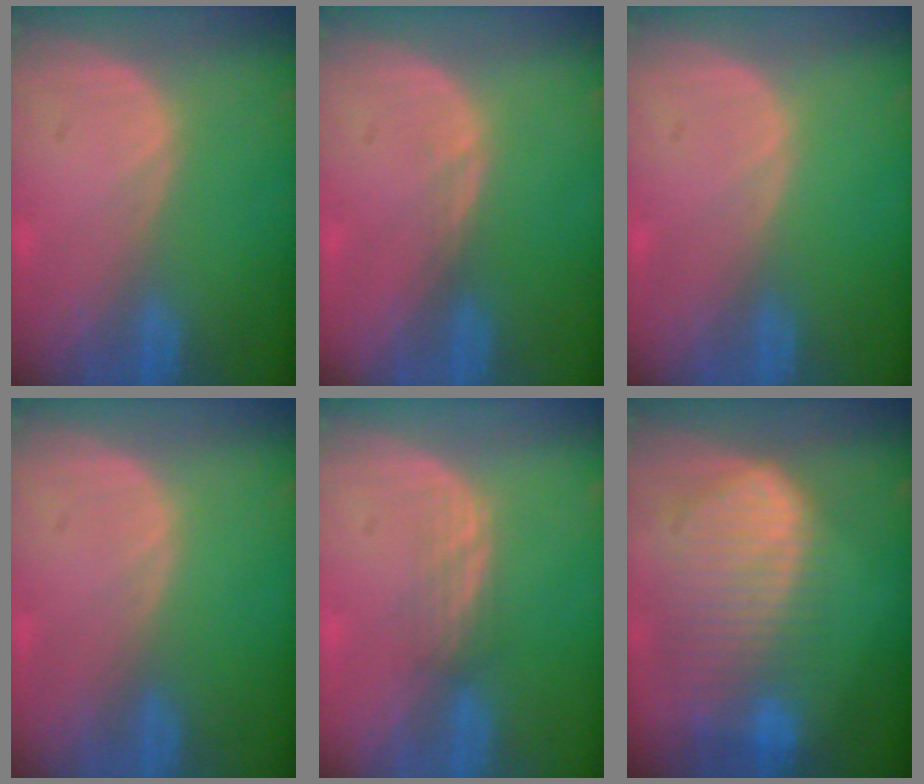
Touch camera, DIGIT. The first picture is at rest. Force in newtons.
{"total": 0.8, "press": 0.6, "slide": 0.6}
{"total": 0.0}
{"total": 0.0}
{"total": 2.3, "press": 2.2, "slide": 0.5}
{"total": 10.5, "press": 9.1, "slide": 5.3}